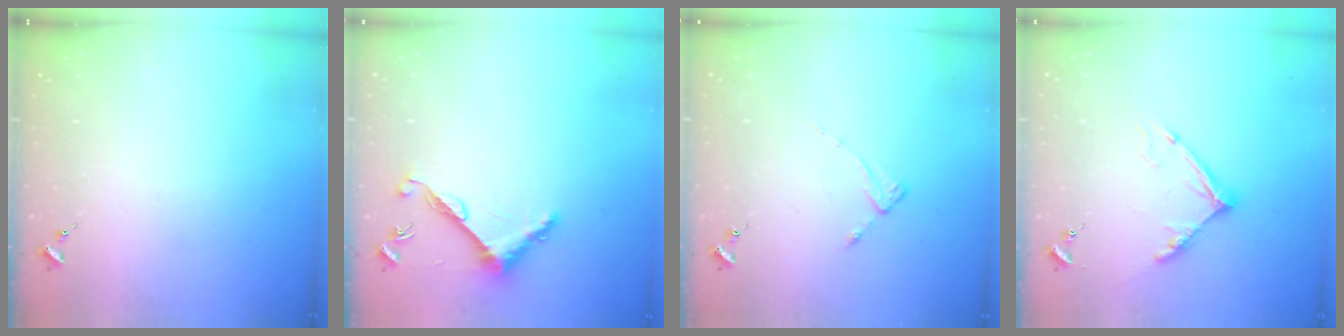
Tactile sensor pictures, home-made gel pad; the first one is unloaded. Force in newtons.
{"total": 7.5, "press": 7.5, "slide": 0.5}
{"total": 2.2, "press": 2.2, "slide": 0.4}
{"total": 12.8, "press": 12.7, "slide": 1.2}